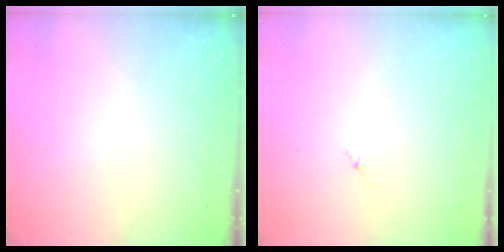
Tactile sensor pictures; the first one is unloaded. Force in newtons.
{"total": 1.8, "press": 1.7, "slide": 0.6}